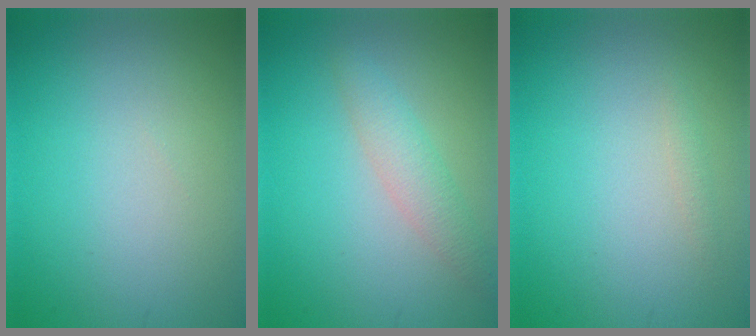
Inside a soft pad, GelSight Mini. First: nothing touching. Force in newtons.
{"total": 2.3, "press": 2.3, "slide": 0.0}
{"total": 0.6, "press": 0.6, "slide": 0.0}